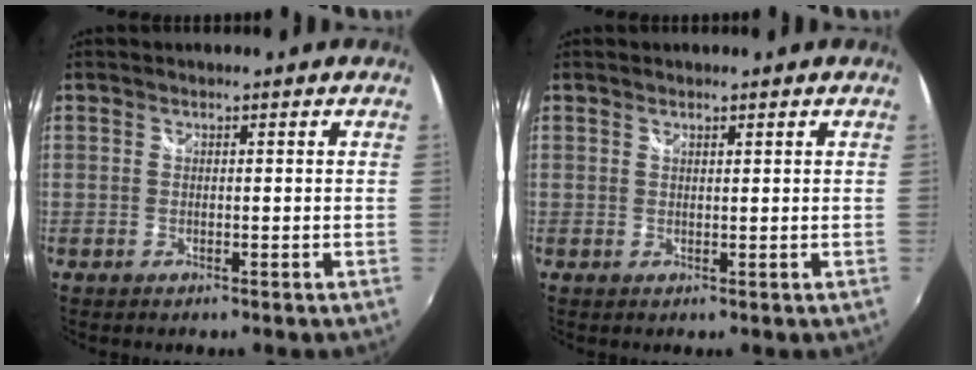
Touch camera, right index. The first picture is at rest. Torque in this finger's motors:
{"motor_torque": [-0.07, 0.05, -0.02, 0.00]}